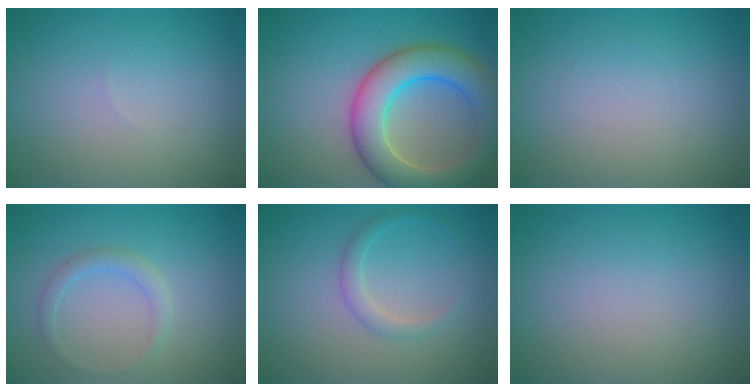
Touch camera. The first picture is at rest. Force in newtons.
{"total": 7.7, "press": 7.7, "slide": 0.3}
{"total": 0.0}
{"total": 1.6, "press": 1.6, "slide": 0.2}
{"total": 1.6, "press": 1.6, "slide": 0.1}
{"total": 0.0}